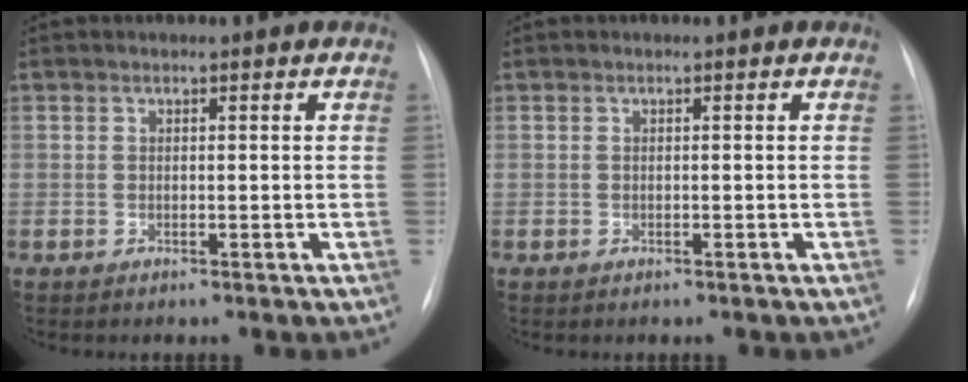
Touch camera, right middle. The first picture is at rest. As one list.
[{"total": 0.0}]